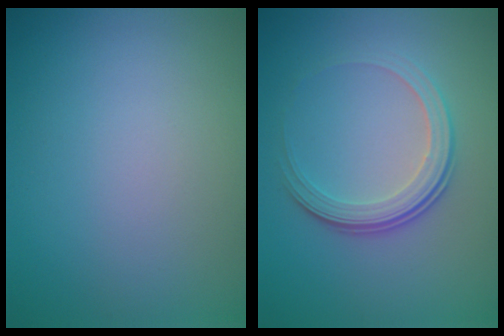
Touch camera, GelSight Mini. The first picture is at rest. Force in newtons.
{"total": 3.5, "press": 2.6, "slide": 2.4}